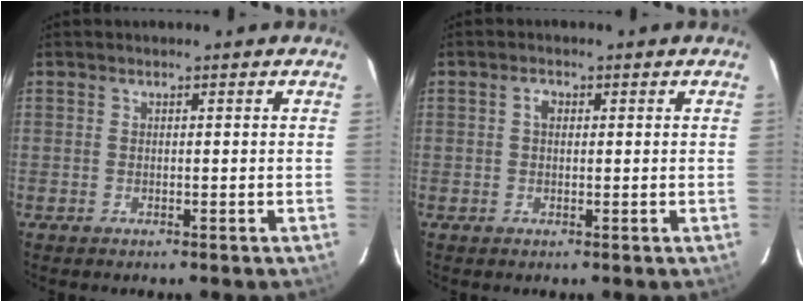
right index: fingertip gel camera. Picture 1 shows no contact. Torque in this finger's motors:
{"motor_torque": [-0.03, 0.03, 0.02, 0.03]}